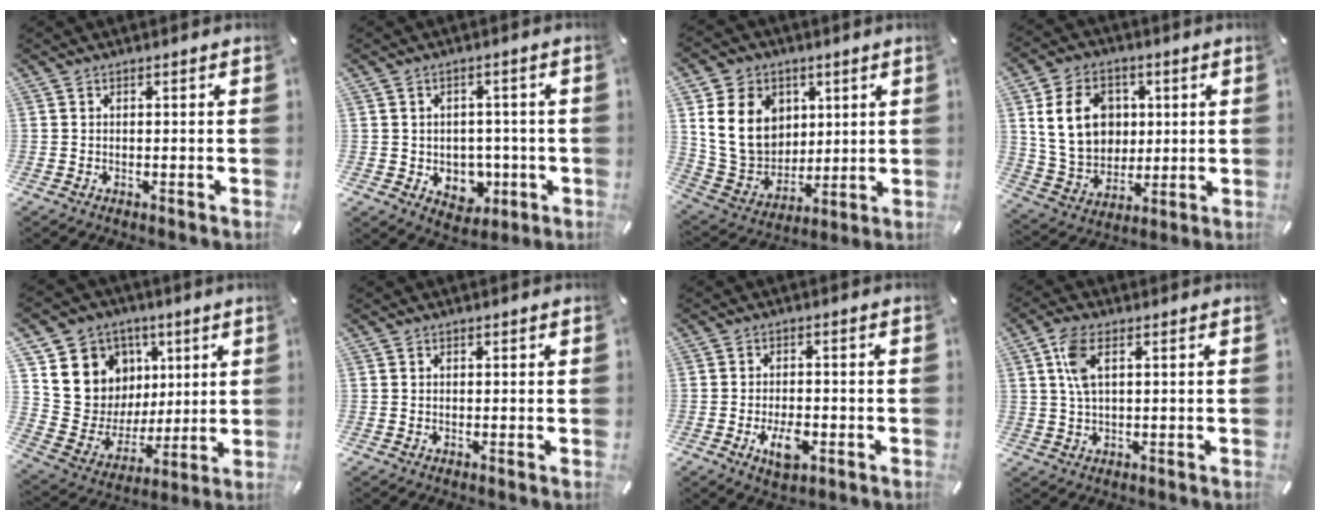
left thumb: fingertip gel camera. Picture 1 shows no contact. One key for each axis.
{"total": 6.5, "fx": -0.6, "fy": 6.0, "fz": 2.4, "tx": -0.019, "ty": 0.002, "tz": -0.003}
{"total": 16.2, "fx": 4.2, "fy": 13.6, "fz": 7.8, "tx": -0.168, "ty": -0.008, "tz": 0.083}
{"total": 14.8, "fx": 2.9, "fy": 12.1, "fz": 8.0, "tx": -0.146, "ty": 0.007, "tz": 0.055}
{"total": 12.3, "fx": 4.3, "fy": 11.5, "fz": 0.8, "tx": -0.006, "ty": -0.052, "tz": 0.097}
{"total": 0.6, "fx": 0.2, "fy": 0.6, "fz": 0.0, "tx": 0.000, "ty": 0.004, "tz": 0.004}
{"total": 6.0, "fx": -2.2, "fy": 3.2, "fz": 4.5, "tx": -0.083, "ty": 0.003, "tz": -0.039}
{"total": 6.4, "fx": 1.9, "fy": 2.9, "fz": 5.4, "tx": -0.128, "ty": 0.004, "tz": 0.029}